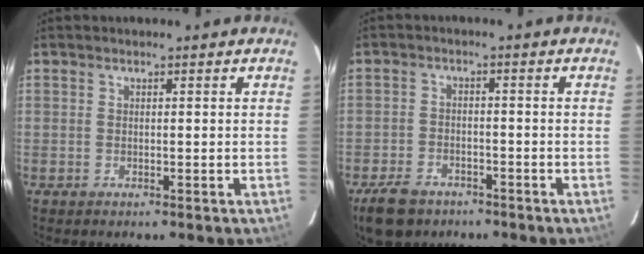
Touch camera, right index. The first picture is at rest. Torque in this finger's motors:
{"motor_torque": [0.55, -0.41, 0.28, 0.05]}